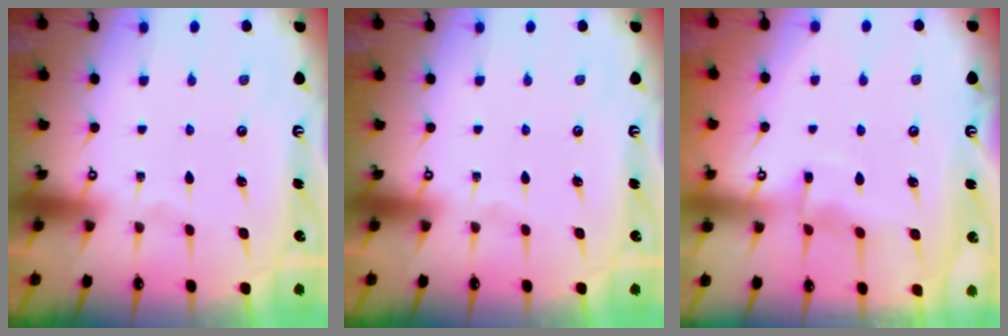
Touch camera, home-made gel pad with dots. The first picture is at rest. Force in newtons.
{"total": 0.0}
{"total": 5.8, "press": 5.8, "slide": 0.5}